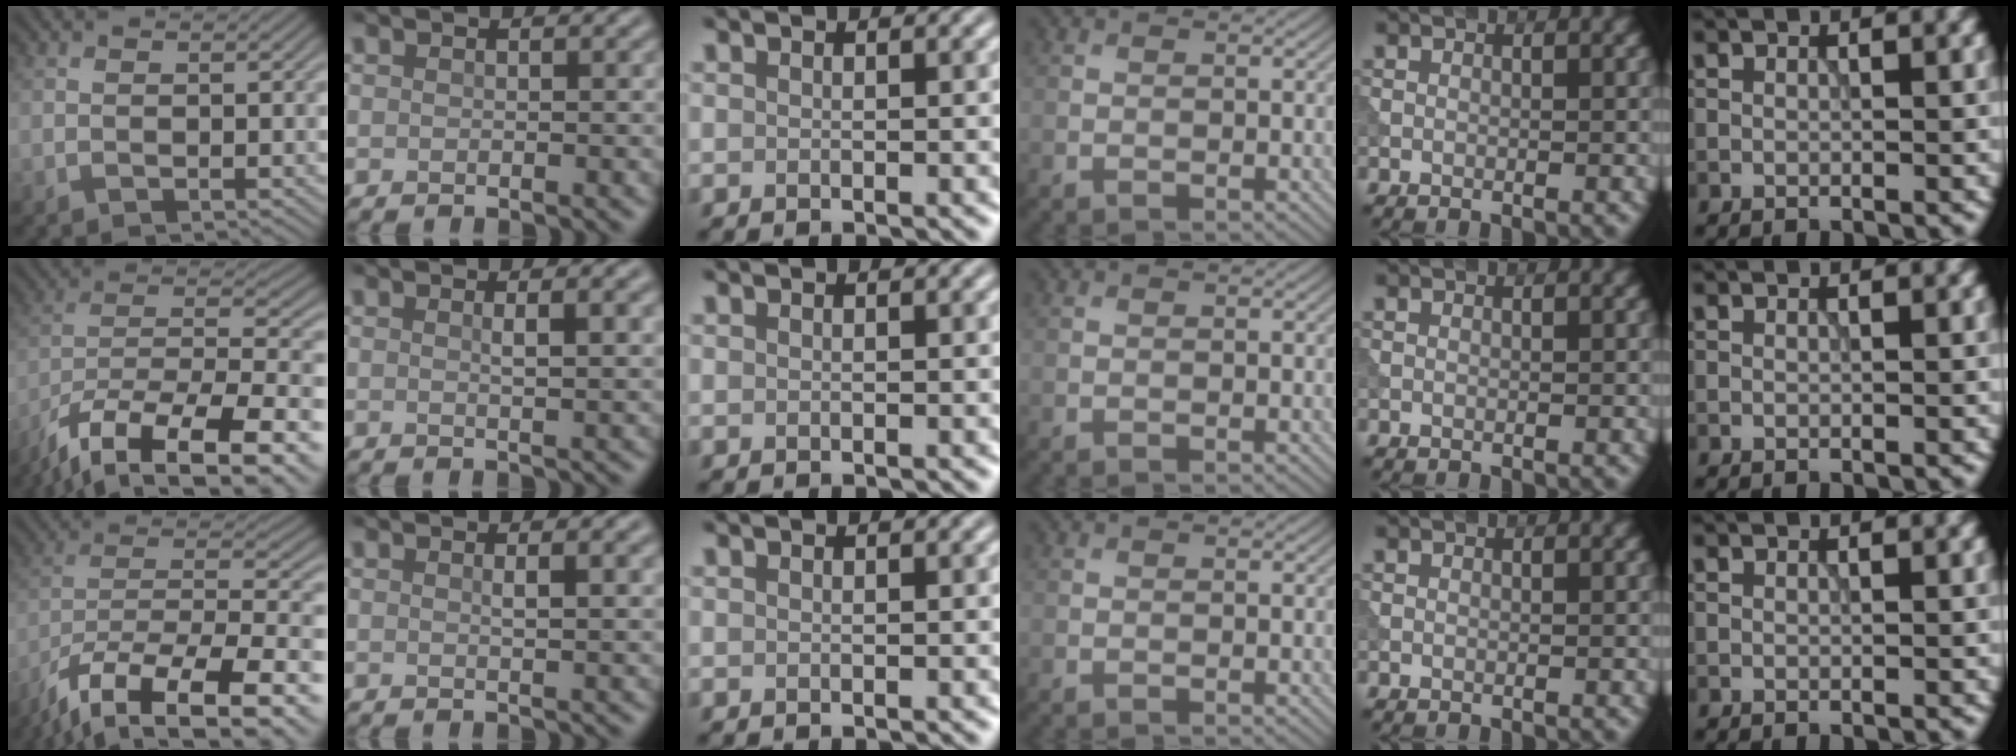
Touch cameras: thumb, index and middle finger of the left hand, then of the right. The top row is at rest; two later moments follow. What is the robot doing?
{"motion": "extract", "object": "tissue"}